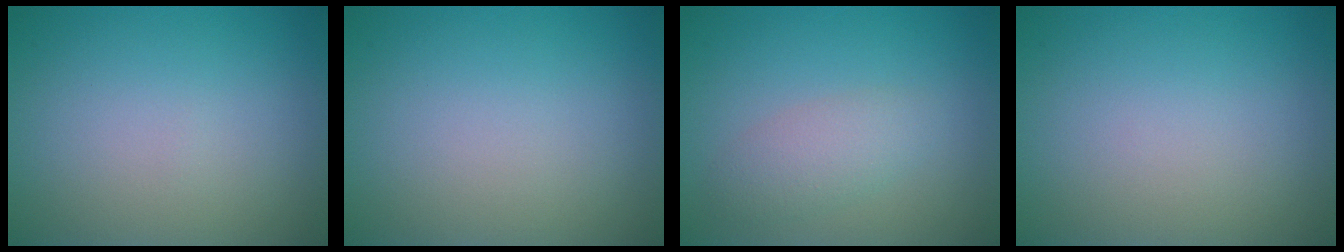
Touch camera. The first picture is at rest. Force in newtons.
{"total": 0.0}
{"total": 2.4, "press": 2.4, "slide": 0.0}
{"total": 0.0}